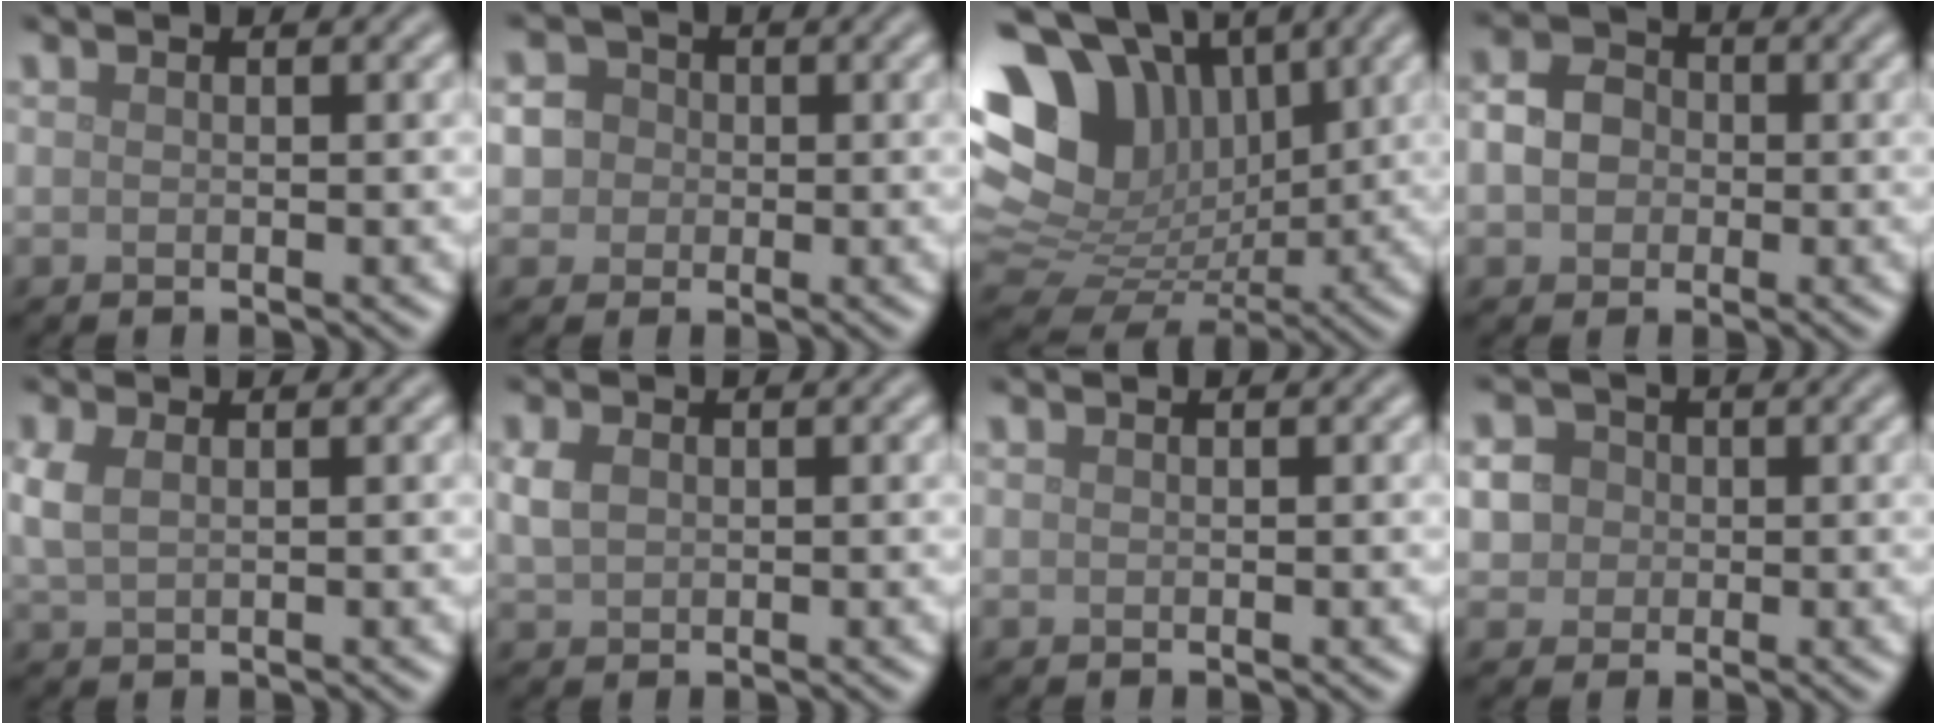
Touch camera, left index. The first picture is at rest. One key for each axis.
{"total": 5.5, "fx": 0.7, "fy": 5.0, "fz": 2.1, "tx": -0.031, "ty": 0.039, "tz": -0.014}
{"total": 13.8, "fx": 5.0, "fy": 9.8, "fz": 8.3, "tx": -0.162, "ty": 0.024, "tz": 0.092}
{"total": 3.5, "fx": -0.3, "fy": 2.9, "fz": 1.8, "tx": -0.033, "ty": 0.004, "tz": -0.011}
{"total": 2.3, "fx": 0.7, "fy": 1.4, "fz": 1.7, "tx": -0.045, "ty": 0.003, "tz": 0.016}
{"total": 2.1, "fx": 0.4, "fy": 1.6, "fz": 1.3, "tx": -0.031, "ty": 0.003, "tz": 0.008}
{"total": 0.0}
{"total": 6.4, "fx": 0.8, "fy": 5.9, "fz": 2.4, "tx": -0.051, "ty": 0.037, "tz": -0.009}